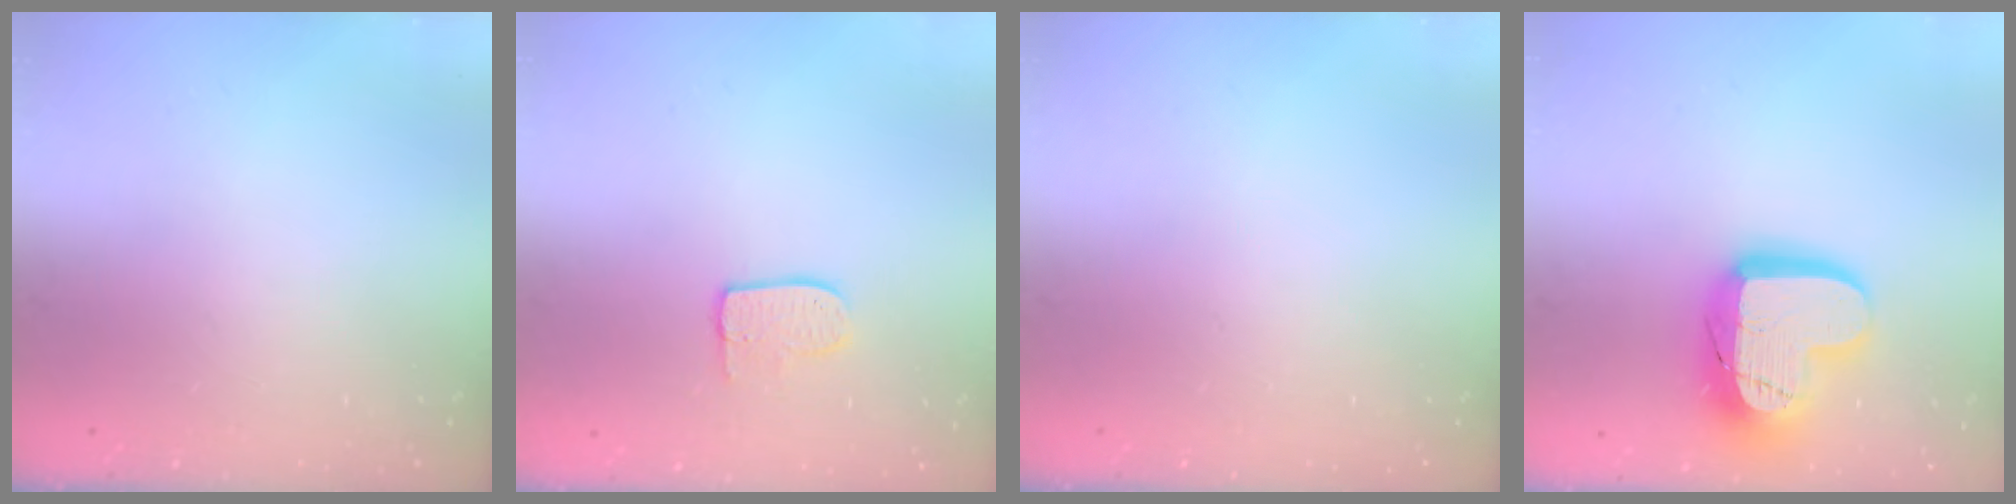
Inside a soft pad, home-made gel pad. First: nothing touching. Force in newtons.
{"total": 6.7, "press": 6.7, "slide": 0.2}
{"total": 0.0}
{"total": 18.4, "press": 18.3, "slide": 1.4}